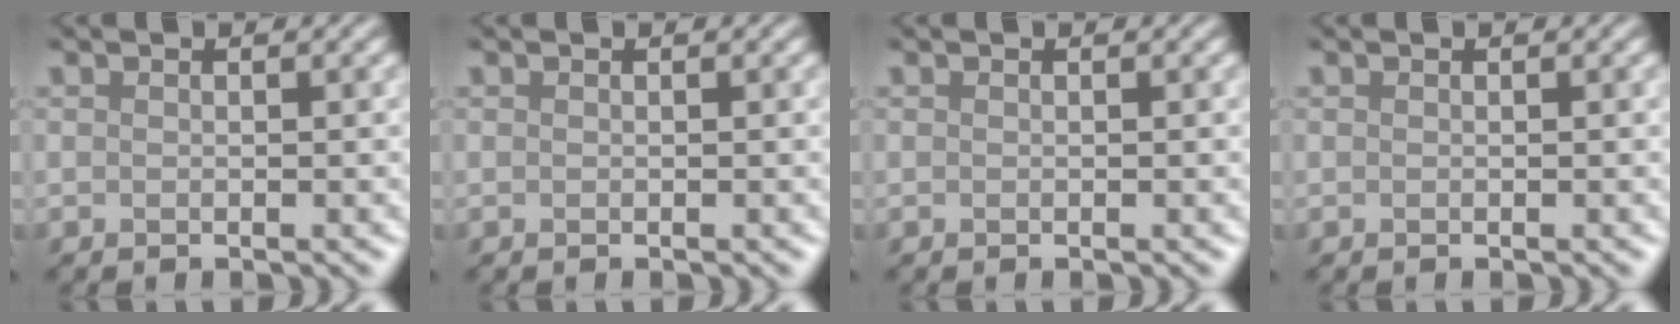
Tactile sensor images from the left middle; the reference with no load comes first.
{"total": 0.0}
{"total": 0.0}
{"total": 0.0}